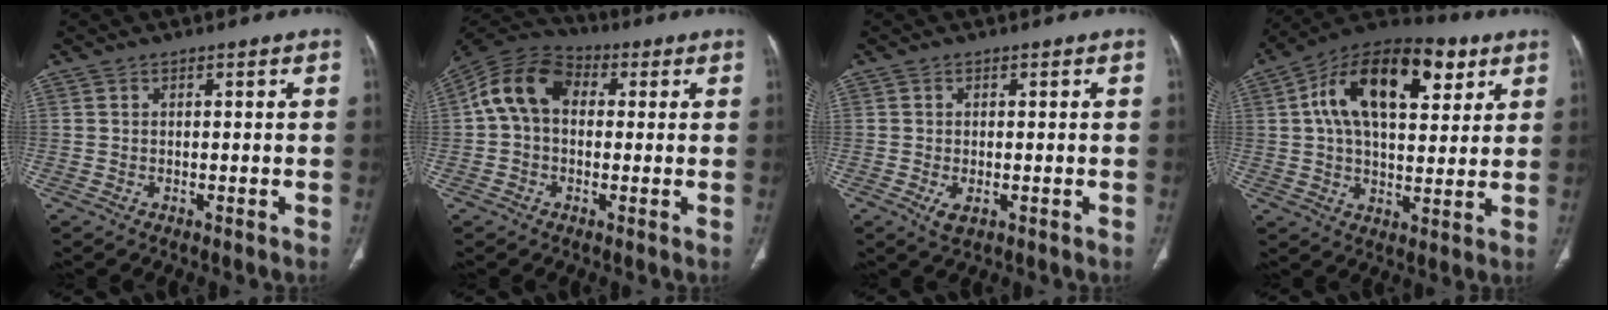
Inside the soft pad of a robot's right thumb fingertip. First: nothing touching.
{"total": 11.3, "force": [1.2, 8.2, 7.6], "torque": [-0.133, 0.034, 0.008]}
{"total": 2.6, "force": [-0.8, 1.2, 2.1], "torque": [-0.042, -0.005, -0.010]}
{"total": 21.6, "force": [7.5, 11.5, 16.7], "torque": [-0.249, 0.009, 0.114]}